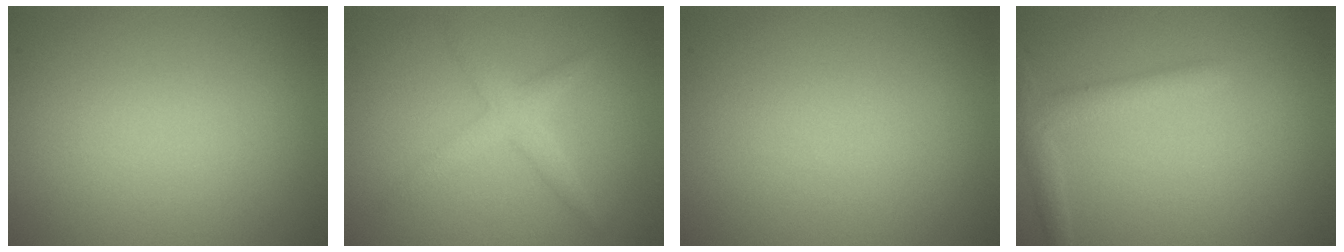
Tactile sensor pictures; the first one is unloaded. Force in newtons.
{"total": 2.3, "press": 2.3, "slide": 0.1}
{"total": 0.0}
{"total": 2.3, "press": 2.3, "slide": 0.1}